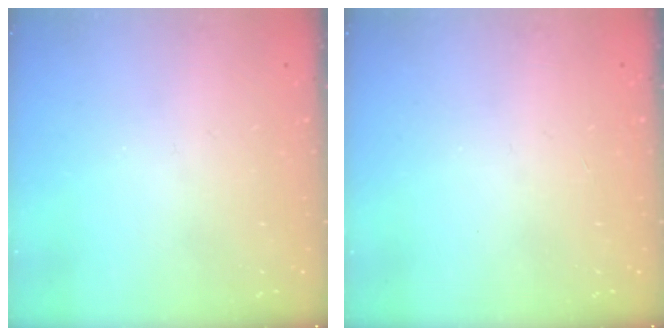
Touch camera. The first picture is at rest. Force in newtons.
{"total": 0.0}